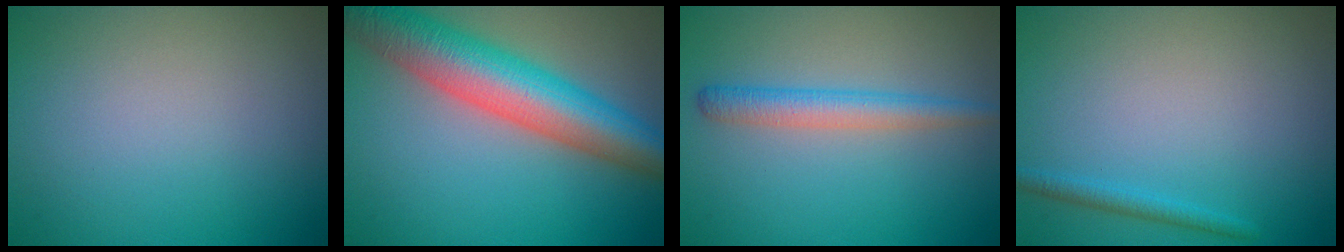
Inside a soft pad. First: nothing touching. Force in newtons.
{"total": 9.5, "press": 9.5, "slide": 0.1}
{"total": 2.7, "press": 2.7, "slide": 0.1}
{"total": 1.3, "press": 1.3, "slide": 0.0}